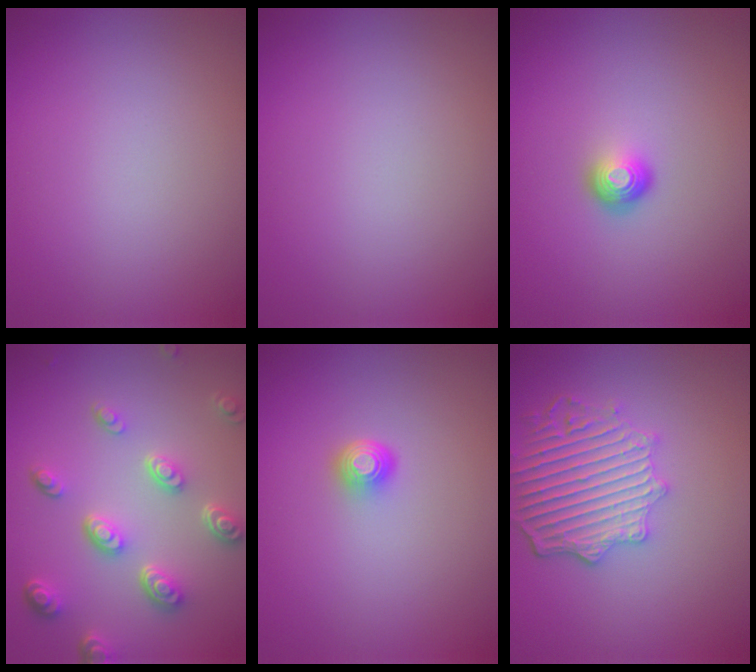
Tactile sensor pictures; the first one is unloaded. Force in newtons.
{"total": 0.0}
{"total": 1.8, "press": 1.2, "slide": 1.3}
{"total": 4.8, "press": 3.7, "slide": 3.0}
{"total": 1.6, "press": 1.2, "slide": 1.0}
{"total": 5.5, "press": 4.5, "slide": 3.1}